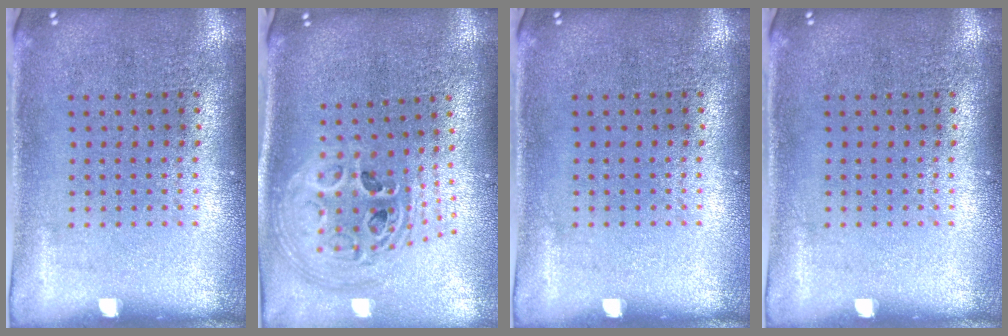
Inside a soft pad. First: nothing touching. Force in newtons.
{"total": 2.6, "press": 1.9, "slide": 1.8}
{"total": 0.0}
{"total": 0.0}